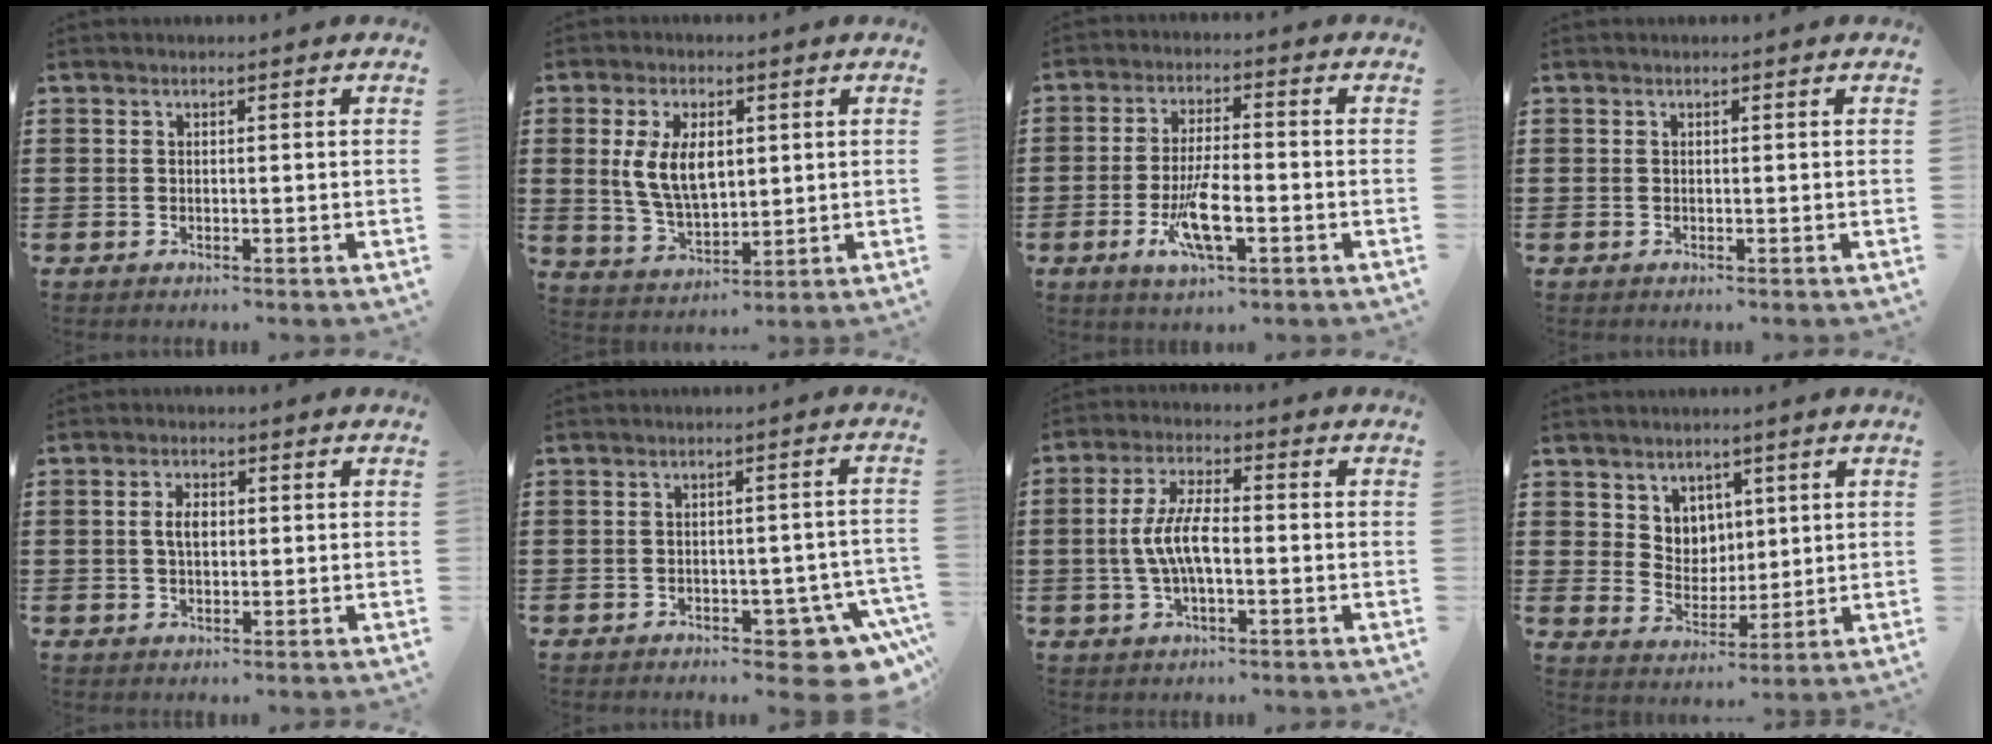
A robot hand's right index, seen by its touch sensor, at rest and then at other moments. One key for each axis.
{"total": 8.1, "fx": 1.6, "fy": 4.2, "fz": 6.7, "tx": -0.141, "ty": 0.005, "tz": 0.025}
{"total": 8.0, "fx": -2.8, "fy": 2.2, "fz": 7.1, "tx": -0.146, "ty": -0.015, "tz": -0.049}
{"total": 0.0}
{"total": 2.8, "fx": 0.3, "fy": 1.2, "fz": 2.5, "tx": -0.049, "ty": 0.007, "tz": 0.004}
{"total": 6.2, "fx": -4.6, "fy": 2.1, "fz": 3.7, "tx": -0.045, "ty": 0.001, "tz": -0.082}
{"total": 6.8, "fx": -0.8, "fy": 2.3, "fz": 6.3, "tx": -0.137, "ty": -0.002, "tz": -0.020}
{"total": 5.0, "fx": 3.2, "fy": 3.8, "fz": 0.3, "tx": -0.021, "ty": -0.001, "tz": 0.059}